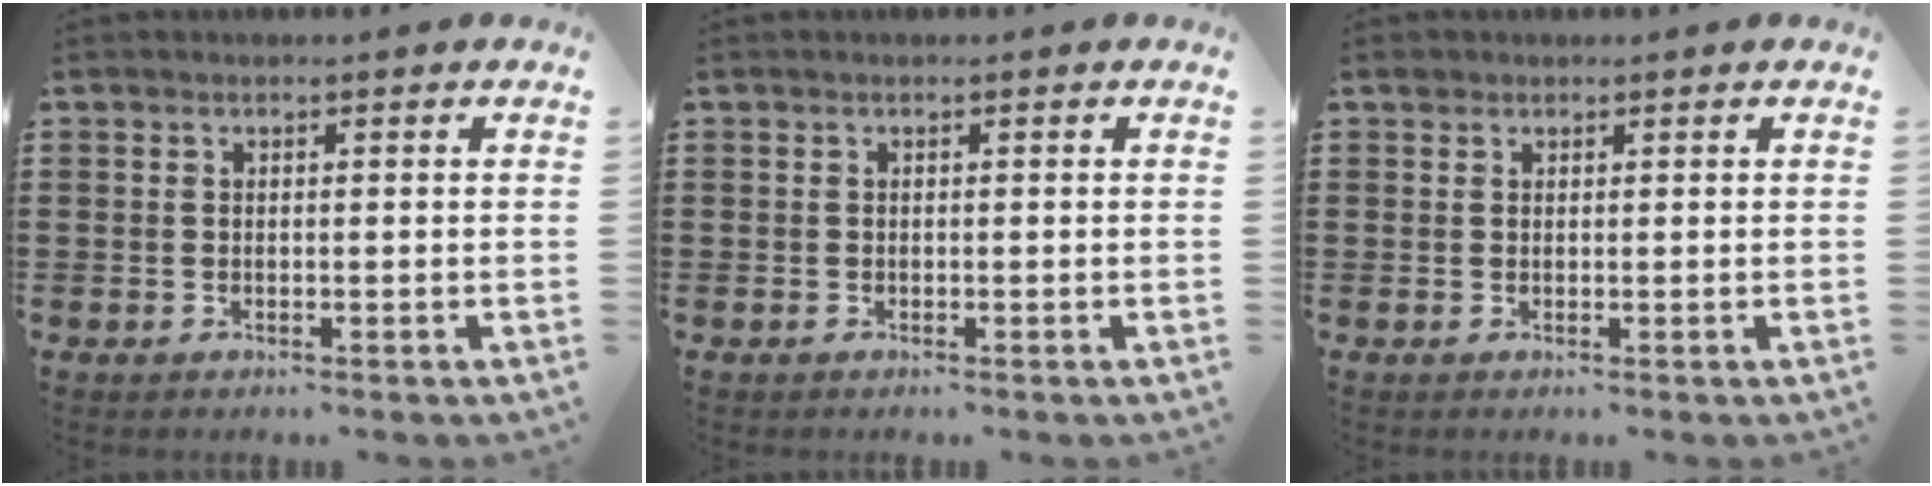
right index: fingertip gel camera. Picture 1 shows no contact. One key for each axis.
{"total": 0.0}
{"total": 0.9, "fx": 0.7, "fy": 0.6, "fz": 0.0, "tx": -0.002, "ty": 0.001, "tz": 0.013}